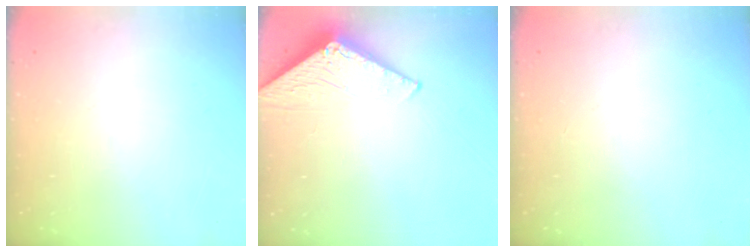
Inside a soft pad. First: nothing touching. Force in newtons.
{"total": 3.0, "press": 3.0, "slide": 0.2}
{"total": 0.0}